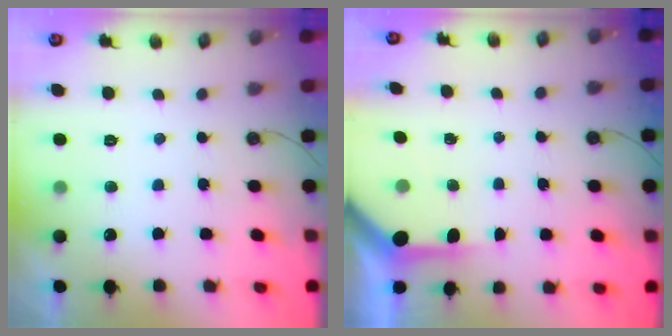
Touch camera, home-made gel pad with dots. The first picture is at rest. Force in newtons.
{"total": 4.4, "press": 4.3, "slide": 0.4}